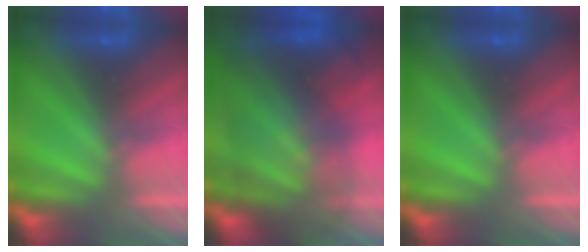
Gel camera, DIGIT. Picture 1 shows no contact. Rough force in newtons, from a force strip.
{"total": 9.6}
{"total": 0.0}